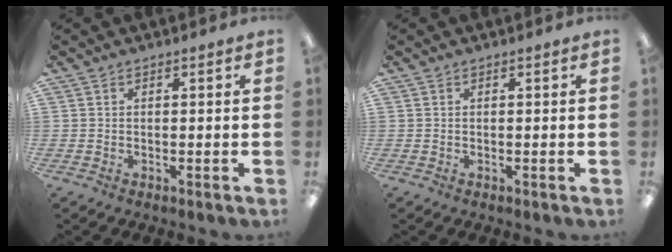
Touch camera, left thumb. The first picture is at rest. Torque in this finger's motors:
{"motor_torque": [0.02, 0.00, 0.13, -0.01, 0.02]}